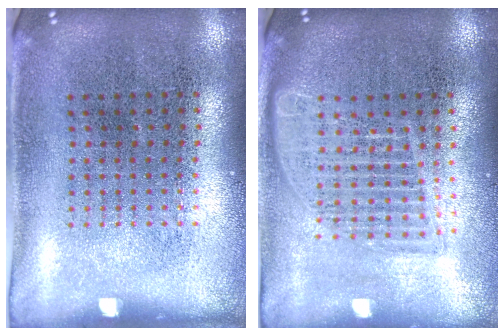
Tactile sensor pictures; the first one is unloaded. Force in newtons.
{"total": 1.6, "press": 1.4, "slide": 0.8}